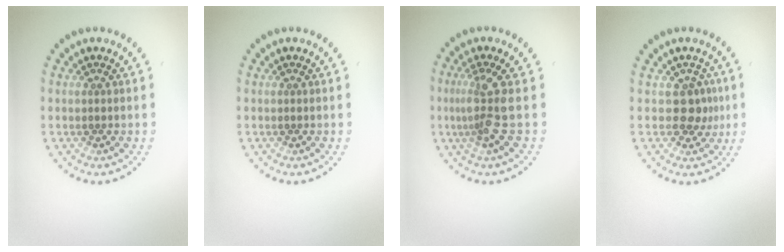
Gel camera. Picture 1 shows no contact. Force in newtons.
{"total": 0.0}
{"total": 2.7, "press": 2.0, "slide": 1.8}
{"total": 2.1, "press": 1.7, "slide": 1.2}